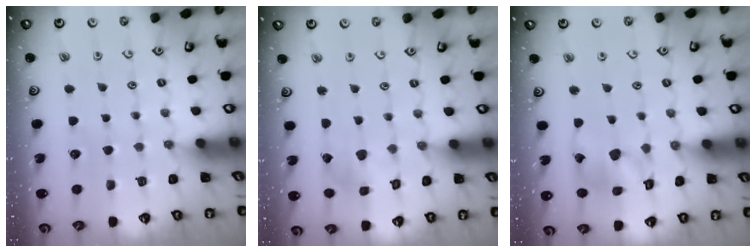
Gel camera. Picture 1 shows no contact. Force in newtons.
{"total": 2.8, "press": 2.8, "slide": 0.1}
{"total": 10.2, "press": 10.1, "slide": 1.4}